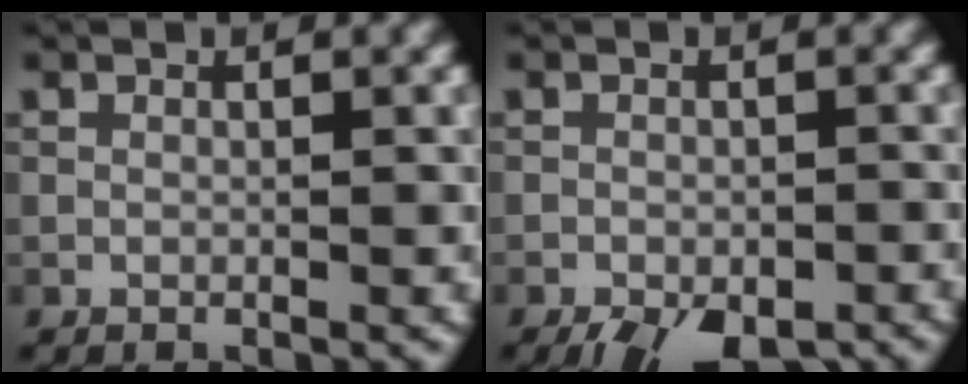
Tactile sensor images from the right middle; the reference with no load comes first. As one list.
[{"total": 6.4, "force": [-4.7, 2.6, 3.5], "torque": [-0.045, -0.021, -0.066]}]